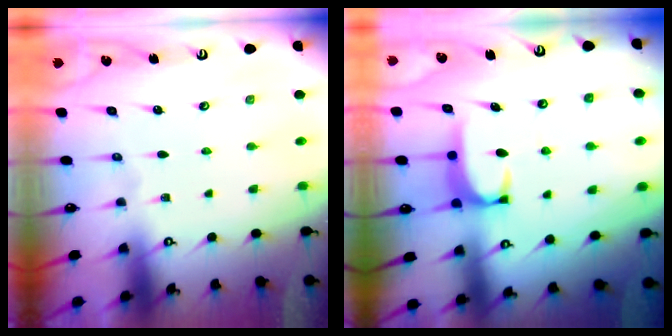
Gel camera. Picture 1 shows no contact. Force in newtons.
{"total": 2.0, "press": 1.9, "slide": 0.5}